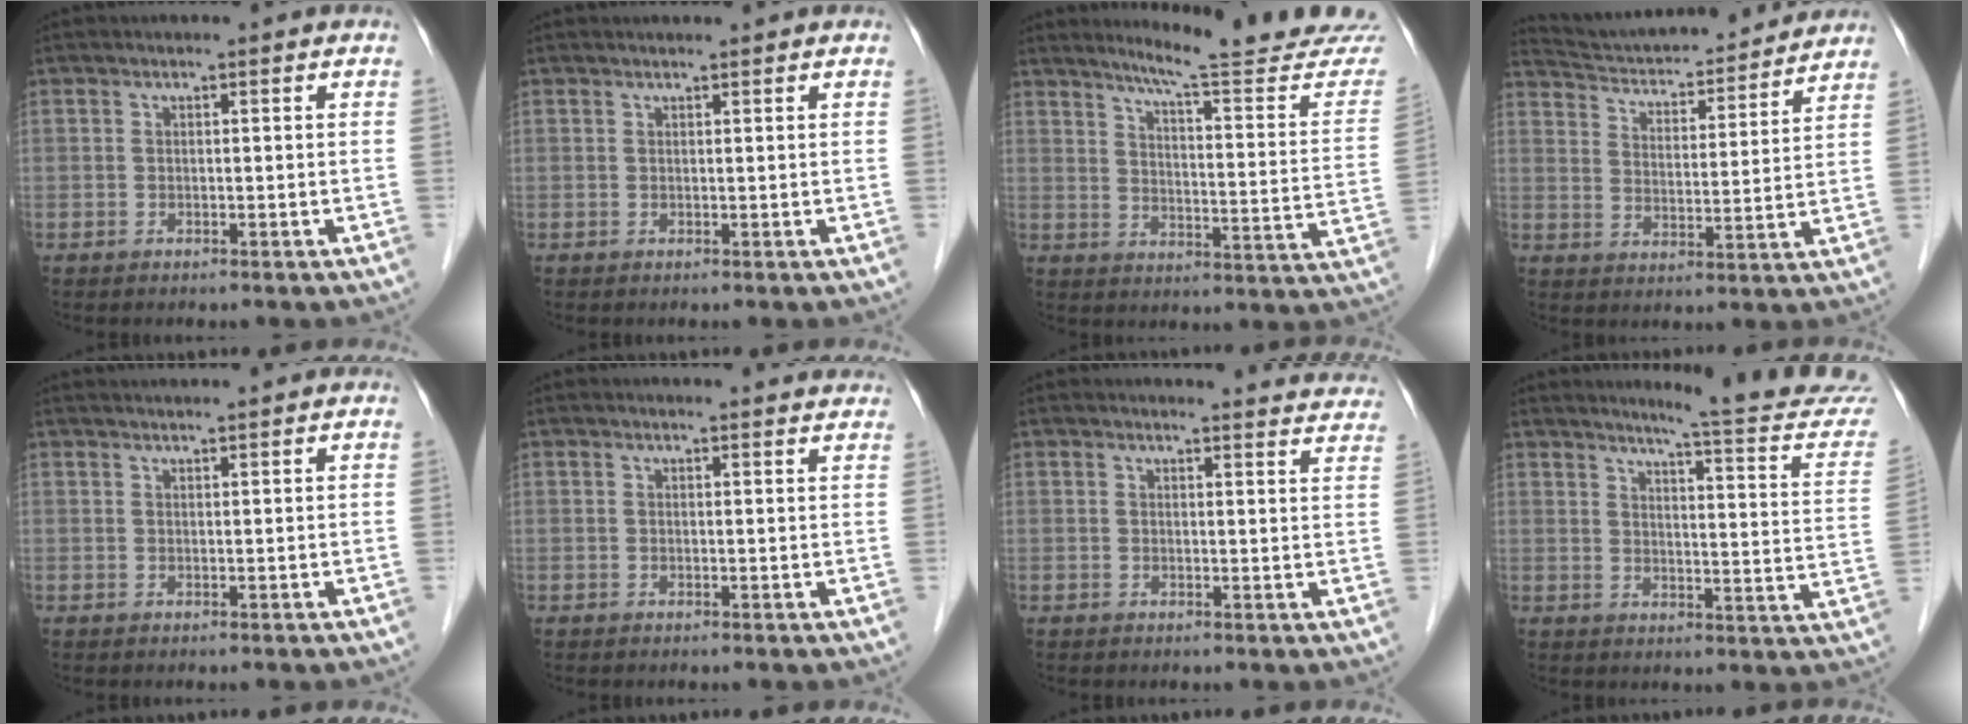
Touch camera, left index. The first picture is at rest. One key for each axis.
{"total": 1.8, "fx": 1.7, "fy": -0.1, "fz": 0.6, "tx": -0.007, "ty": 0.012, "tz": 0.027}
{"total": 19.8, "fx": 18.5, "fy": -0.5, "fz": 7.0, "tx": -0.097, "ty": -0.104, "tz": 0.226}
{"total": 18.6, "fx": 17.6, "fy": 2.7, "fz": 5.3, "tx": -0.080, "ty": 0.009, "tz": 0.254}
{"total": 3.7, "fx": 3.5, "fy": -0.4, "fz": 1.1, "tx": -0.012, "ty": 0.024, "tz": 0.051}
{"total": 4.9, "fx": 4.8, "fy": 0.3, "fz": 0.9, "tx": -0.013, "ty": 0.003, "tz": 0.039}
{"total": 11.5, "fx": 11.4, "fy": 1.0, "fz": 1.3, "tx": 0.013, "ty": -0.042, "tz": 0.098}
{"total": 16.0, "fx": 15.2, "fy": -0.9, "fz": 4.8, "tx": -0.065, "ty": -0.096, "tz": 0.170}